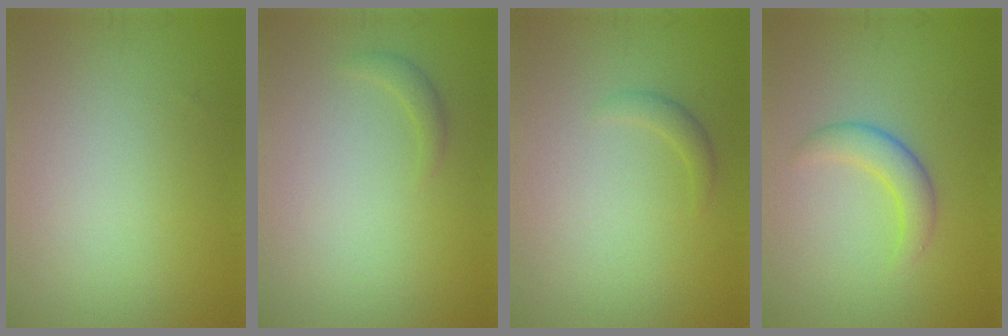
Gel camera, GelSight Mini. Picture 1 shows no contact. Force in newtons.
{"total": 0.9, "press": 0.9, "slide": 0.0}
{"total": 1.0, "press": 1.0, "slide": 0.0}
{"total": 2.8, "press": 2.8, "slide": 0.2}